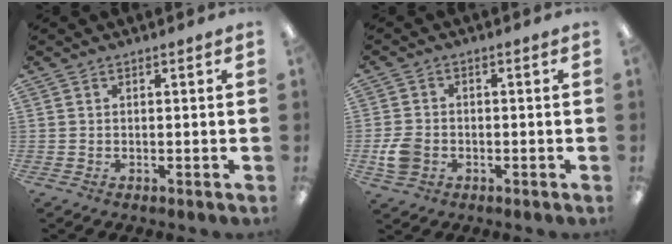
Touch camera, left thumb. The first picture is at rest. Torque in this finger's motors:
{"motor_torque": [-0.15, 0.18, 0.03, -0.03, 0.01]}